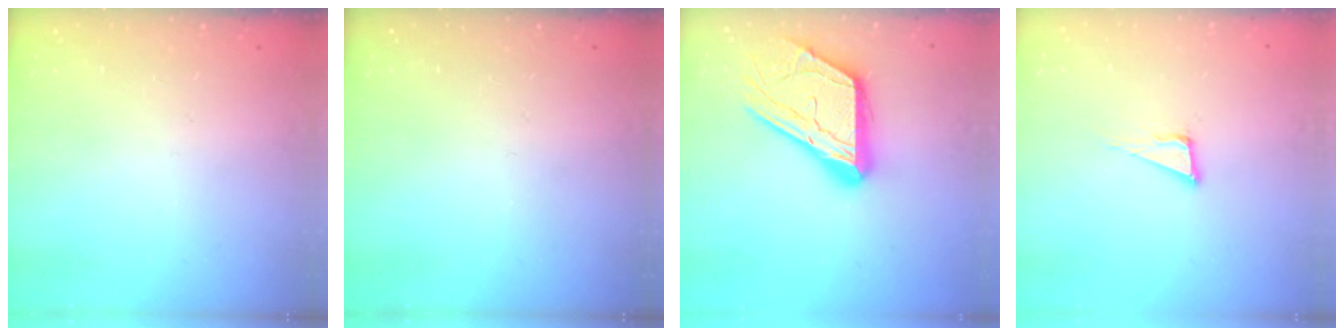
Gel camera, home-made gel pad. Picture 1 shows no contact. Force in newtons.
{"total": 0.0}
{"total": 19.1, "press": 19.0, "slide": 1.7}
{"total": 5.5, "press": 4.7, "slide": 2.8}